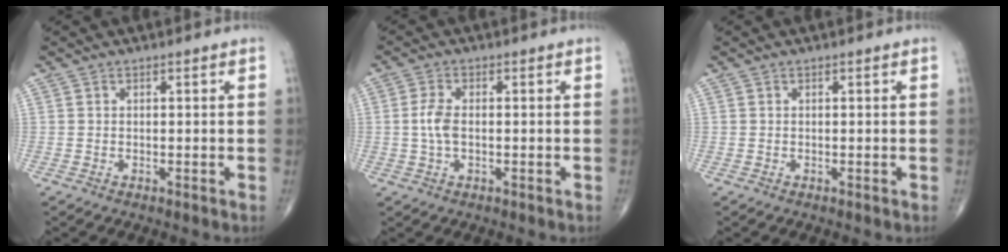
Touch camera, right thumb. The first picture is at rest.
{"total": 3.9, "force": [-0.2, 2.0, 3.4], "torque": [-0.075, 0.006, -0.007]}
{"total": 0.0}